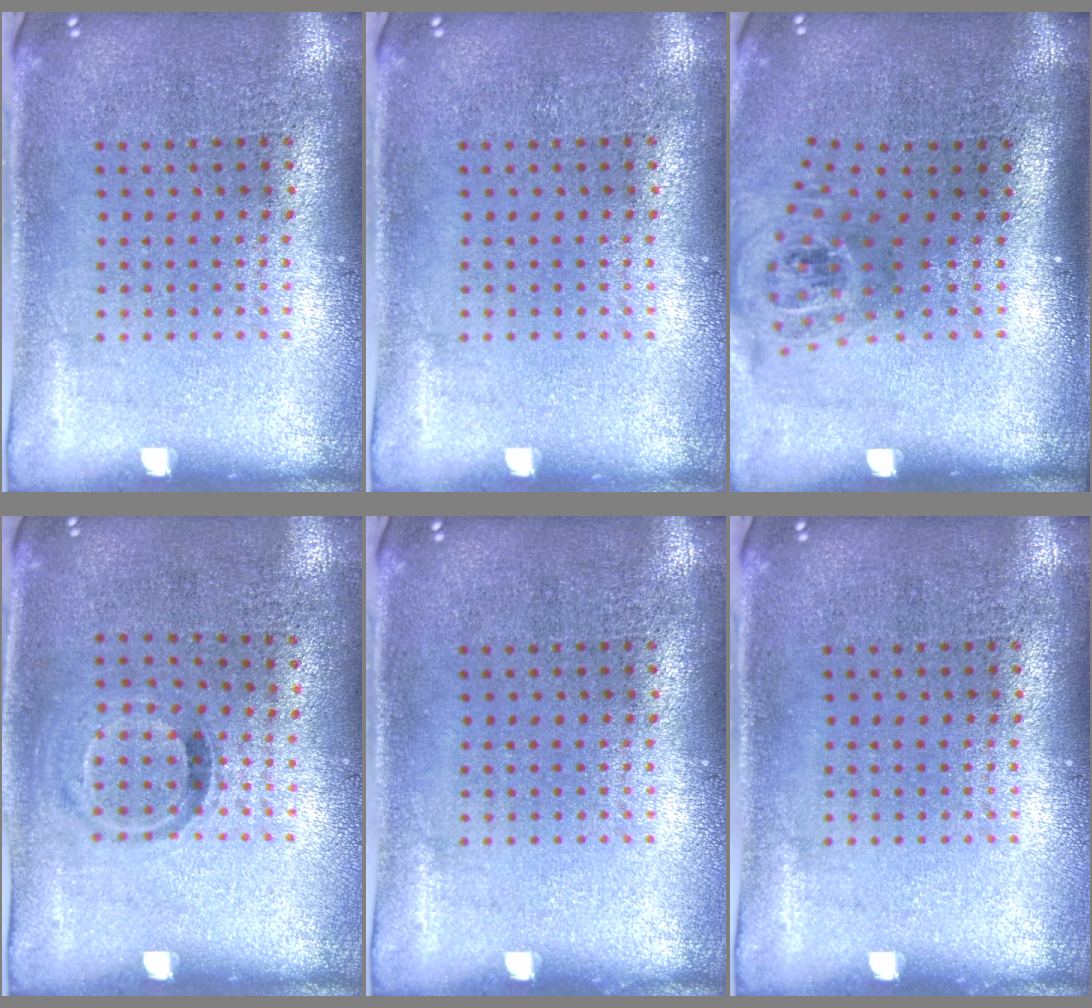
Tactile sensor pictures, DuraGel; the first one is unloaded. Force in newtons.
{"total": 0.0}
{"total": 1.7, "press": 1.2, "slide": 1.2}
{"total": 0.8, "press": 0.6, "slide": 0.6}
{"total": 0.0}
{"total": 0.0}